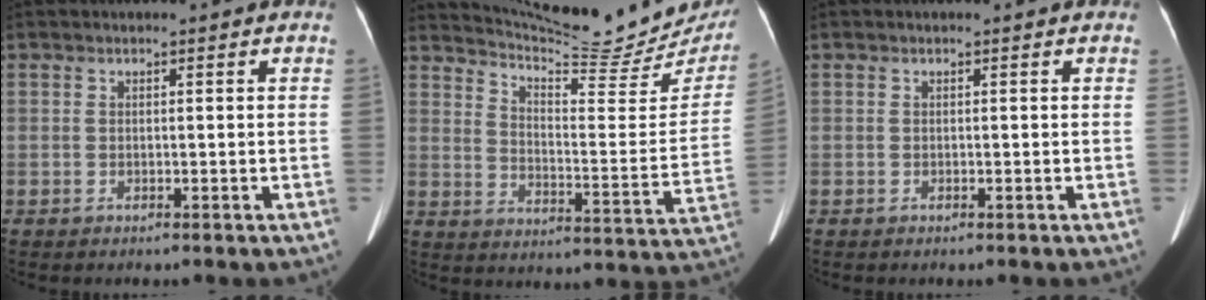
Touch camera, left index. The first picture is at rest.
{"total": 22.4, "force": [20.9, 2.7, 7.6], "torque": [-0.112, -0.069, 0.270]}
{"total": 0.0}